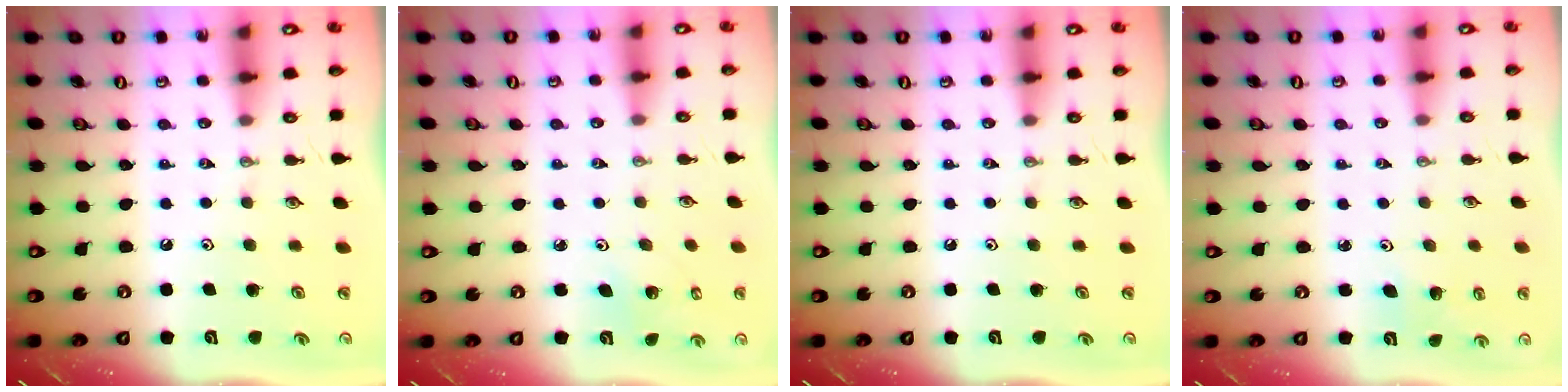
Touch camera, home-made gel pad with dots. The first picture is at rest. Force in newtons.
{"total": 1.7, "press": 1.6, "slide": 0.2}
{"total": 0.0}
{"total": 2.4, "press": 2.2, "slide": 1.0}